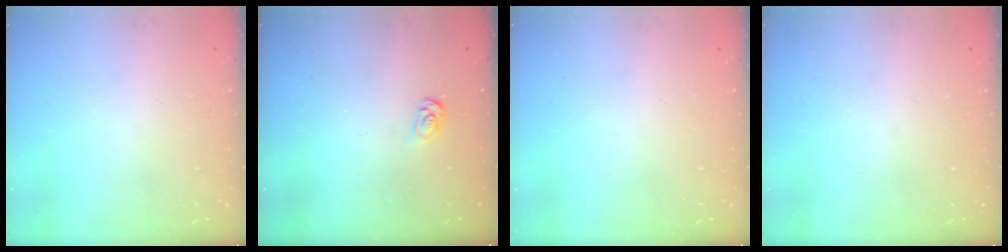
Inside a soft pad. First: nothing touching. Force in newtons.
{"total": 2.6, "press": 2.6, "slide": 0.4}
{"total": 0.0}
{"total": 0.0}